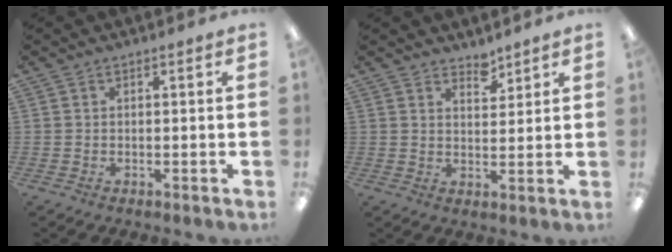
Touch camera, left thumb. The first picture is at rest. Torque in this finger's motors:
{"motor_torque": [-0.14, -0.06, -0.43, 0.12, 0.04]}